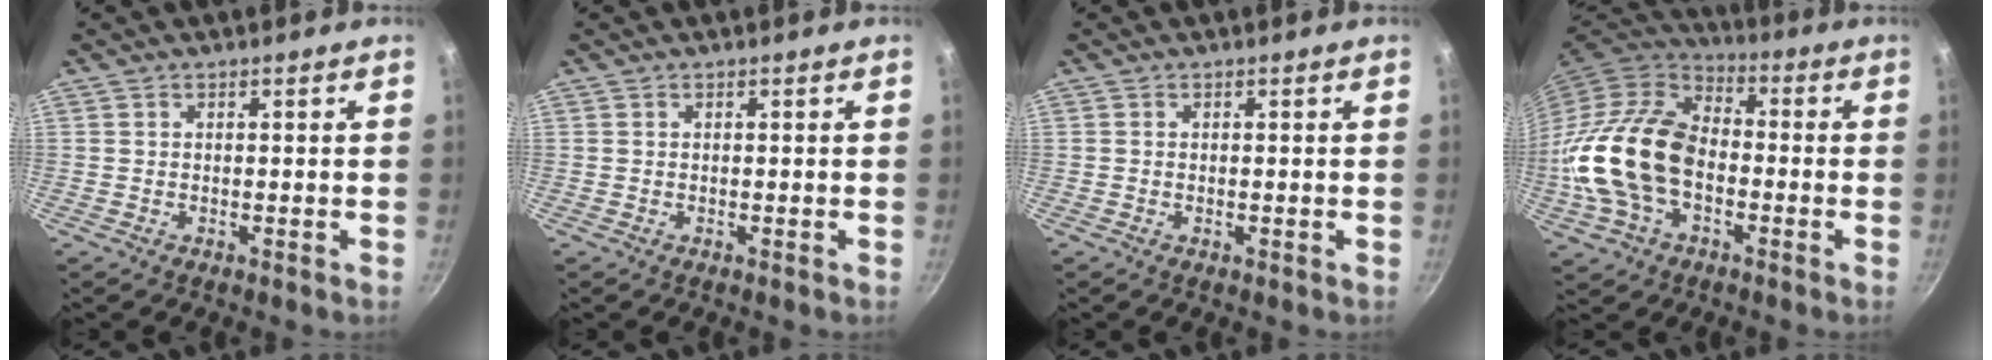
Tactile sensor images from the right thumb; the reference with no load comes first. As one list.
[{"total": 0.0}, {"total": 0.0}, {"total": 20.5, "force": [-3.4, 13.7, 14.9], "torque": [-0.271, 0.035, -0.074]}]